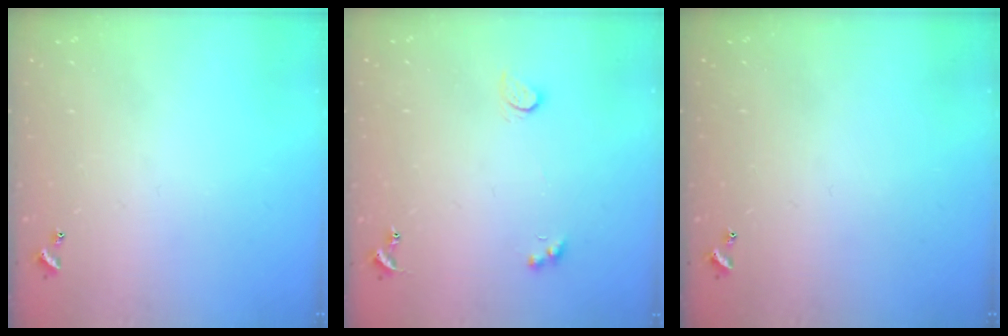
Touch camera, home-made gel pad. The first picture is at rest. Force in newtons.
{"total": 2.6, "press": 2.3, "slide": 1.2}
{"total": 0.0}